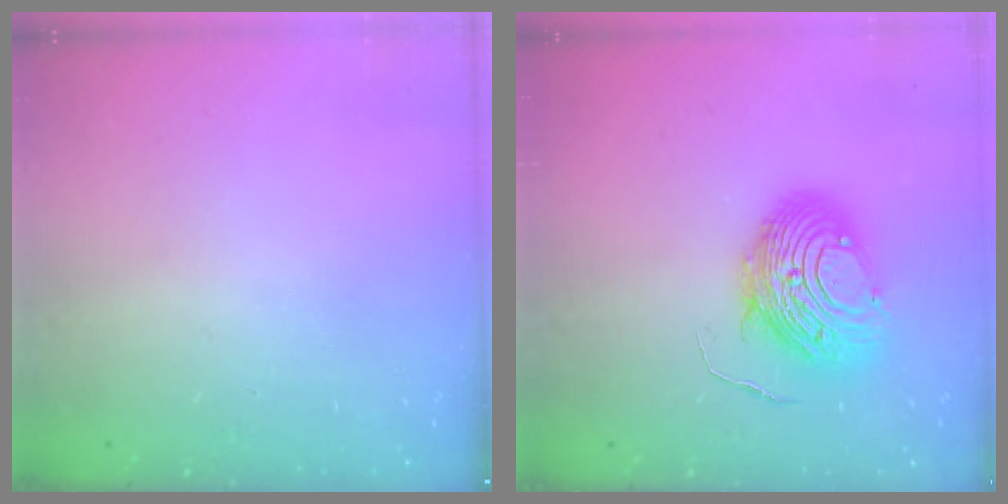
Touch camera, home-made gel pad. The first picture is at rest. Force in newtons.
{"total": 11.6, "press": 11.5, "slide": 1.2}